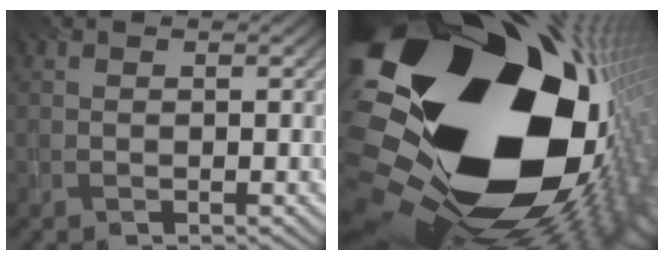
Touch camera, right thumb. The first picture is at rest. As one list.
[{"total": 22.8, "force": [0.1, 16.0, 16.3], "torque": [-0.271, -0.083, -0.022]}]